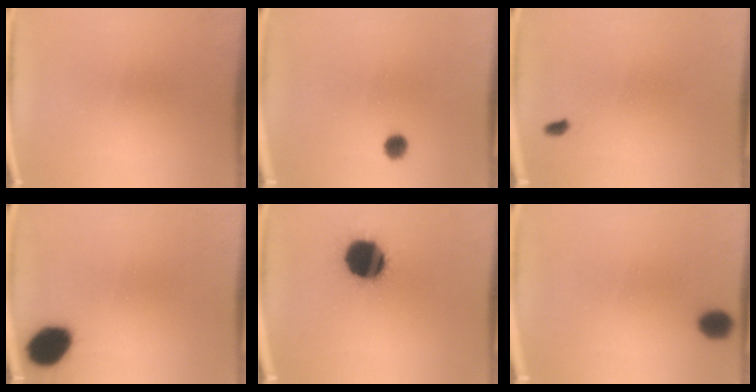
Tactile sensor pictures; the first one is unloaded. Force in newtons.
{"total": 2.4}
{"total": 1.1}
{"total": 9.6}
{"total": 18.0}
{"total": 2.3}